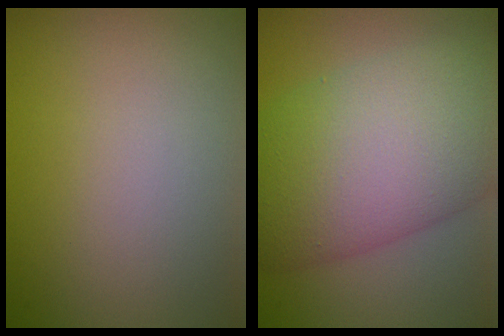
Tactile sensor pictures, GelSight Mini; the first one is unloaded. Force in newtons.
{"total": 12.2, "press": 12.1, "slide": 0.8}